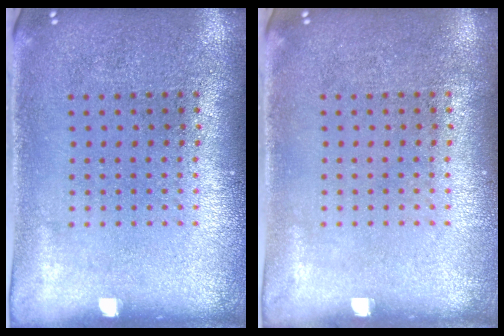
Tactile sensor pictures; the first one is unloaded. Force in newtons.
{"total": 0.0}